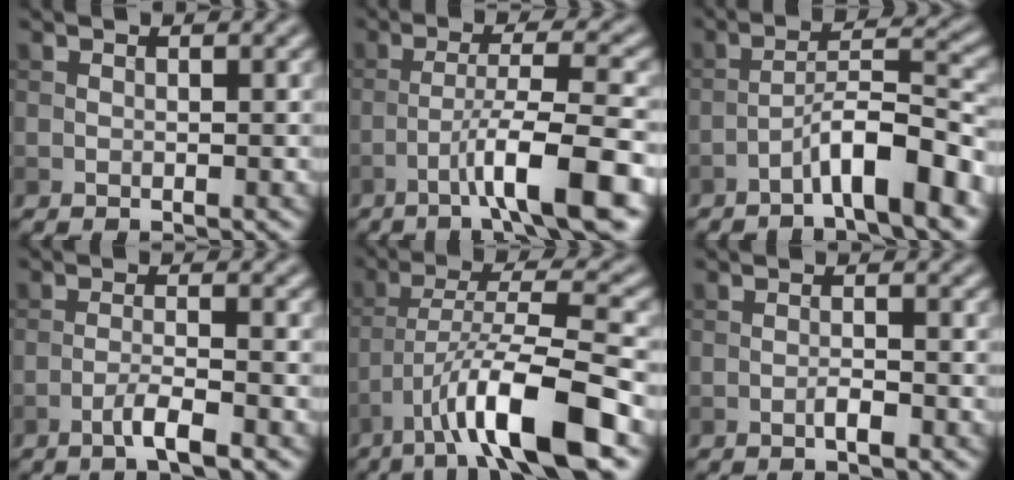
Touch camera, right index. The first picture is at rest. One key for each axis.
{"total": 8.1, "fx": -3.9, "fy": 0.9, "fz": 7.0, "tx": -0.108, "ty": 0.017, "tz": -0.065}
{"total": 6.9, "fx": -3.9, "fy": 1.0, "fz": 5.5, "tx": -0.091, "ty": 0.021, "tz": -0.068}
{"total": 2.7, "fx": -1.6, "fy": 0.3, "fz": 2.2, "tx": -0.040, "ty": 0.008, "tz": -0.035}
{"total": 10.0, "fx": -5.6, "fy": 1.6, "fz": 8.1, "tx": -0.133, "ty": 0.014, "tz": -0.099}
{"total": 1.4, "fx": -0.7, "fy": 0.2, "fz": 1.2, "tx": -0.020, "ty": 0.002, "tz": -0.014}